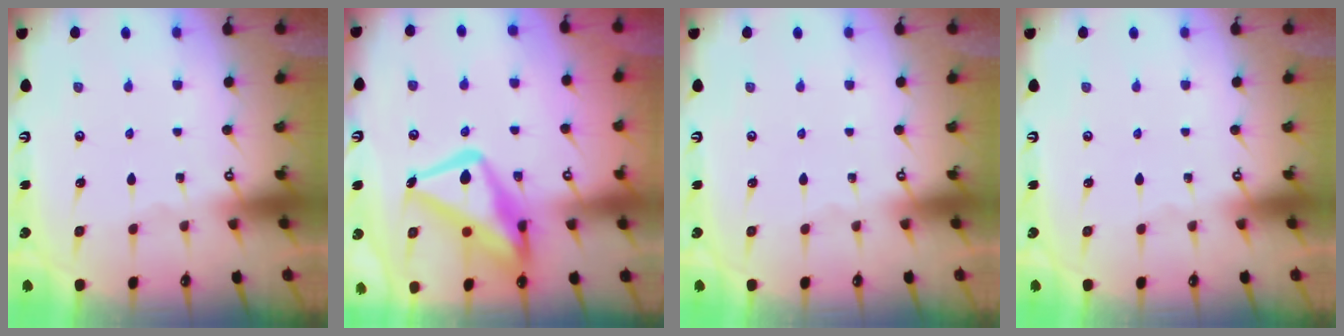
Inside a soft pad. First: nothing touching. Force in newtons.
{"total": 18.2, "press": 18.1, "slide": 1.8}
{"total": 0.0}
{"total": 0.0}